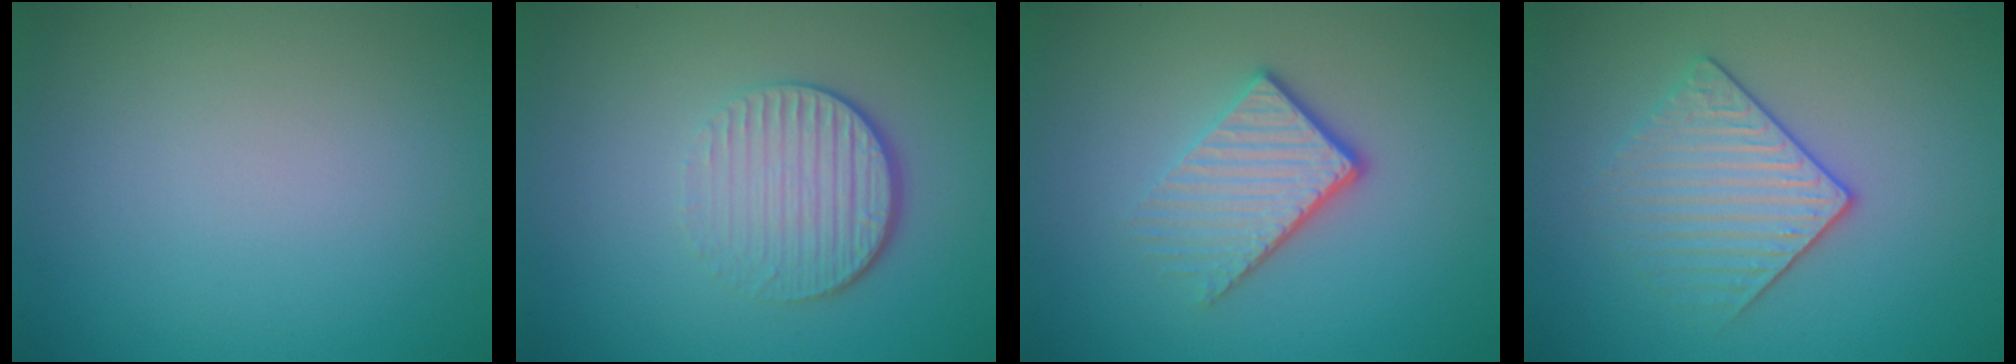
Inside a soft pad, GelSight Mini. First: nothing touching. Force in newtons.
{"total": 4.3, "press": 2.9, "slide": 3.2}
{"total": 3.9, "press": 2.8, "slide": 2.8}
{"total": 3.2, "press": 3.0, "slide": 1.2}